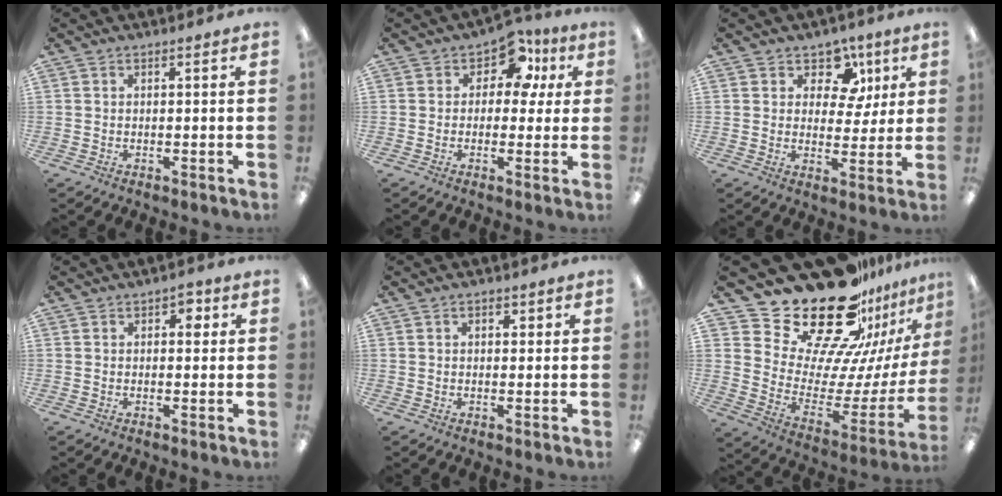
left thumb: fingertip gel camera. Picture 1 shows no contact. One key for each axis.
{"total": 9.4, "fx": 3.9, "fy": 6.3, "fz": 5.8, "tx": -0.077, "ty": -0.010, "tz": 0.067}
{"total": 9.2, "fx": 4.4, "fy": 6.9, "fz": 4.3, "tx": -0.061, "ty": -0.016, "tz": 0.080}
{"total": 2.7, "fx": 1.1, "fy": 1.7, "fz": 1.9, "tx": -0.015, "ty": -0.004, "tz": 0.013}
{"total": 1.6, "fx": 0.7, "fy": 1.1, "fz": 0.9, "tx": -0.010, "ty": 0.002, "tz": 0.010}
{"total": 29.4, "fx": 22.5, "fy": 13.8, "fz": 12.9, "tx": -0.206, "ty": -0.172, "tz": 0.418}